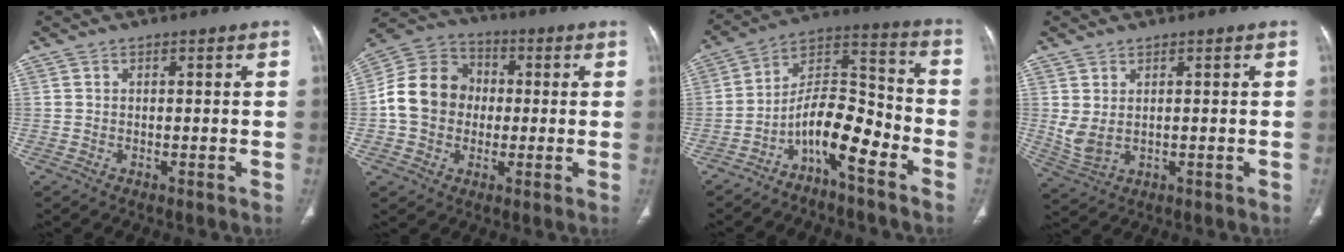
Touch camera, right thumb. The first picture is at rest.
{"total": 13.4, "force": [-0.4, 11.4, 7.0], "torque": [-0.108, 0.033, -0.015]}
{"total": 11.5, "force": [-6.6, 4.0, 8.5], "torque": [-0.143, 0.086, -0.120]}
{"total": 4.5, "force": [0.9, 2.5, 3.6], "torque": [-0.082, -0.003, 0.030]}